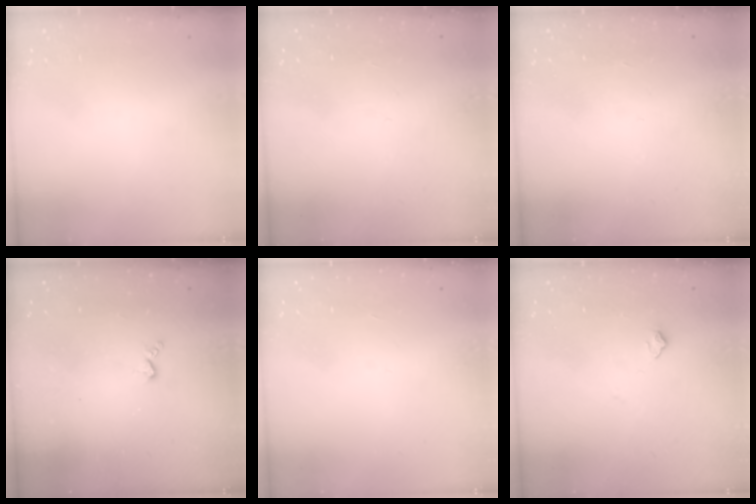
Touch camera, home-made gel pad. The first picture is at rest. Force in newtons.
{"total": 0.0}
{"total": 0.0}
{"total": 3.7, "press": 3.6, "slide": 0.5}
{"total": 0.0}
{"total": 5.1, "press": 5.1, "slide": 0.5}